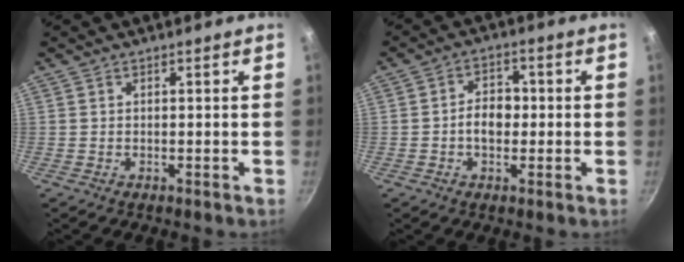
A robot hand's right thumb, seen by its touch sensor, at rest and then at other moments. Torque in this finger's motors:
{"motor_torque": [-0.06, 0.10, 0.43, -0.23, 0.09]}